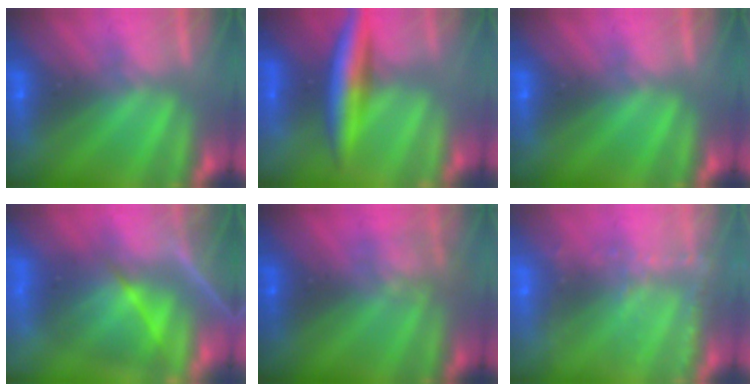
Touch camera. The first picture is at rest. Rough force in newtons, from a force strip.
{"total": 6.5}
{"total": 0.0}
{"total": 6.9}
{"total": 2.4}
{"total": 10.8}